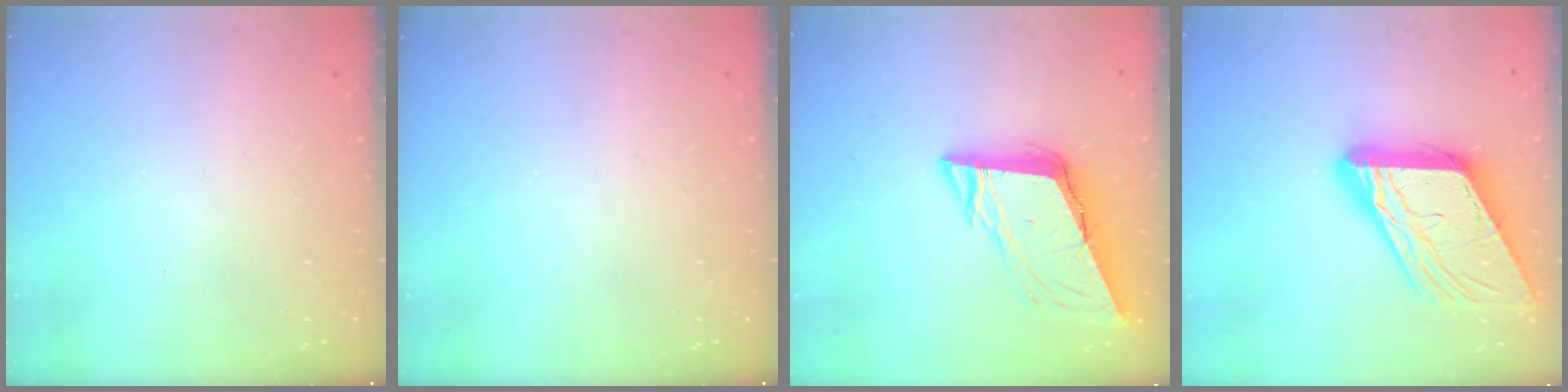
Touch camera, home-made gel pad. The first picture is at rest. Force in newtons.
{"total": 0.0}
{"total": 10.3, "press": 9.9, "slide": 2.9}
{"total": 17.5, "press": 17.4, "slide": 1.8}